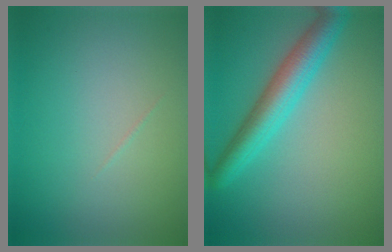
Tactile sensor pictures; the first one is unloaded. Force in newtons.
{"total": 4.8, "press": 4.8, "slide": 0.1}